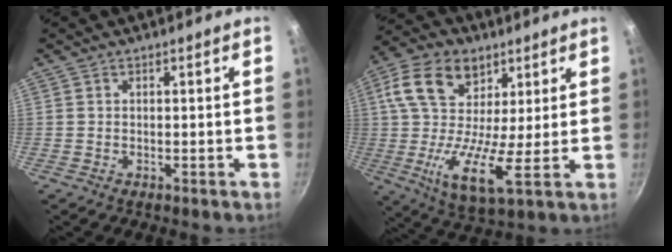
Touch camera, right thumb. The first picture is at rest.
{"total": 16.8, "force": [5.0, 9.6, 12.9], "torque": [-0.223, -0.015, 0.070]}